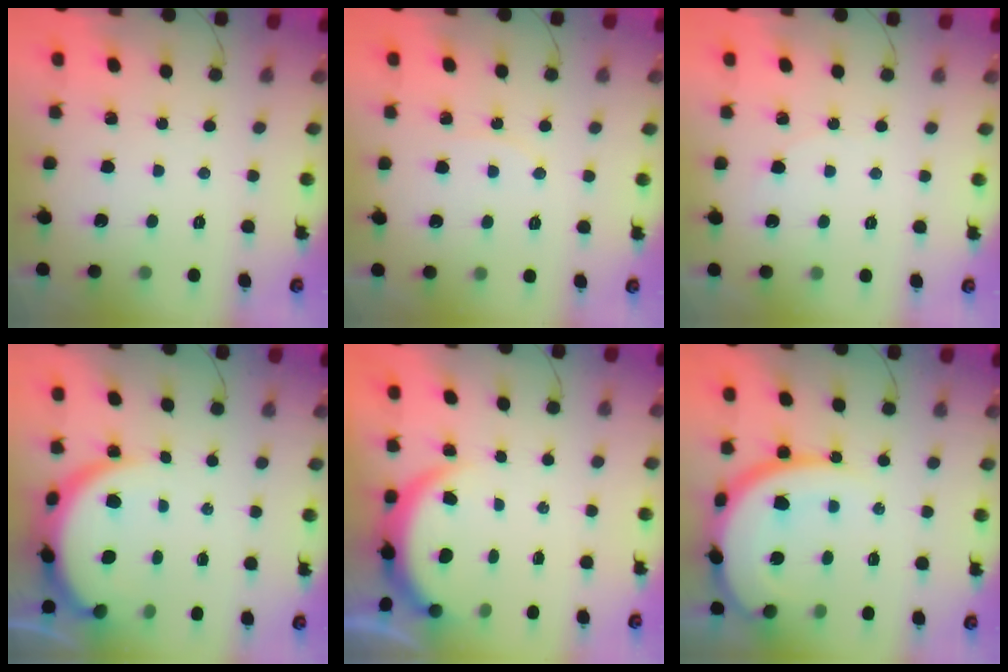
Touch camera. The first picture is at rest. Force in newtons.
{"total": 4.4, "press": 4.3, "slide": 0.8}
{"total": 3.7, "press": 3.0, "slide": 2.1}
{"total": 8.4, "press": 8.3, "slide": 1.0}
{"total": 3.8, "press": 3.8, "slide": 0.4}
{"total": 15.3, "press": 15.2, "slide": 1.2}